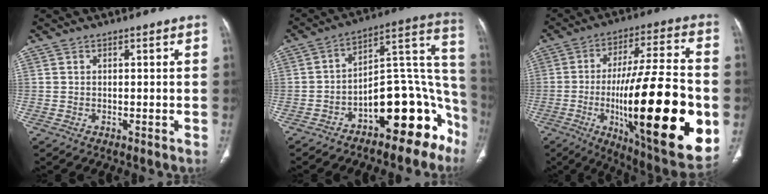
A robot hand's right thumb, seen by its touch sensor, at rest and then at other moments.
{"total": 18.0, "force": [-10.3, 8.4, 12.2], "torque": [-0.101, 0.141, -0.156]}
{"total": 33.6, "force": [-7.1, 8.7, 31.7], "torque": [-0.475, -0.013, -0.098]}